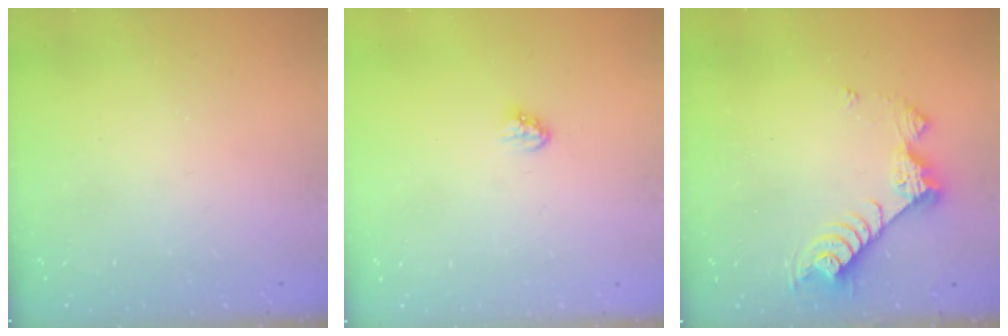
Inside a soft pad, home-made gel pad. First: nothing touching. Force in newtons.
{"total": 3.5, "press": 3.5, "slide": 0.2}
{"total": 9.3, "press": 9.3, "slide": 0.4}